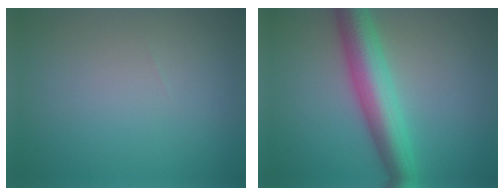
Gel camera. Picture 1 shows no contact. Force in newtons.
{"total": 6.8, "press": 6.8, "slide": 0.0}